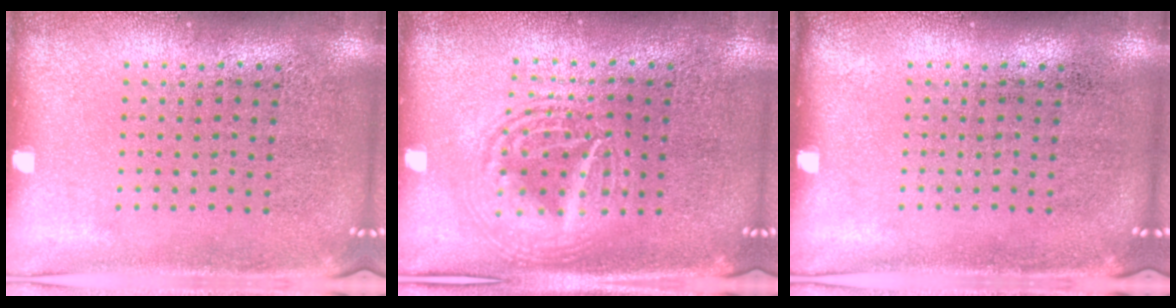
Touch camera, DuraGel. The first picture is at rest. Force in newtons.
{"total": 1.8, "press": 1.8, "slide": 0.2}
{"total": 0.0}